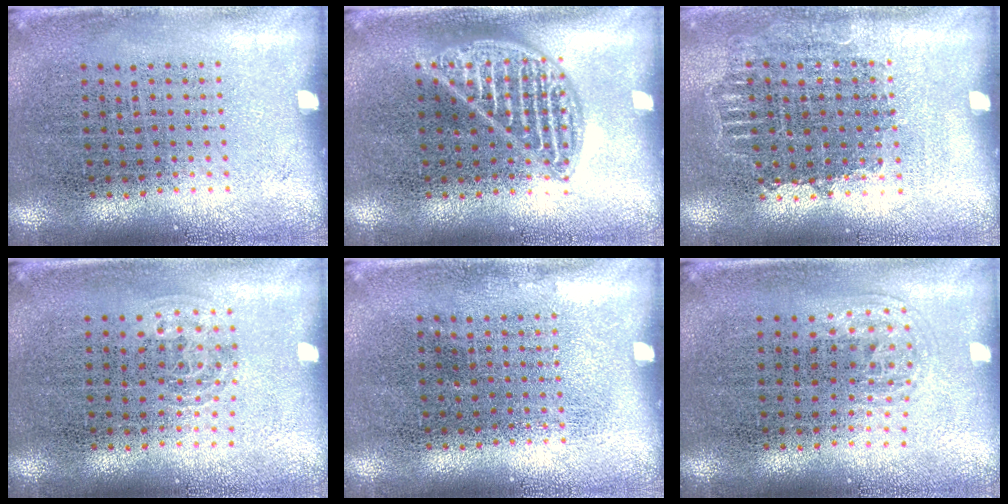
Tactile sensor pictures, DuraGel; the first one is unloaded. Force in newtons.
{"total": 2.3, "press": 2.3, "slide": 0.3}
{"total": 0.9, "press": 0.8, "slide": 0.3}
{"total": 0.9, "press": 0.6, "slide": 0.7}
{"total": 0.0}
{"total": 1.0, "press": 0.6, "slide": 0.8}